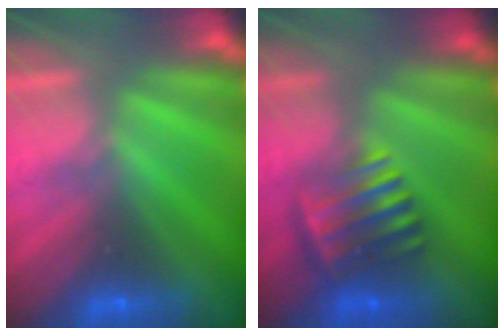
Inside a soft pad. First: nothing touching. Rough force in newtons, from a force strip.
{"total": 3.7}